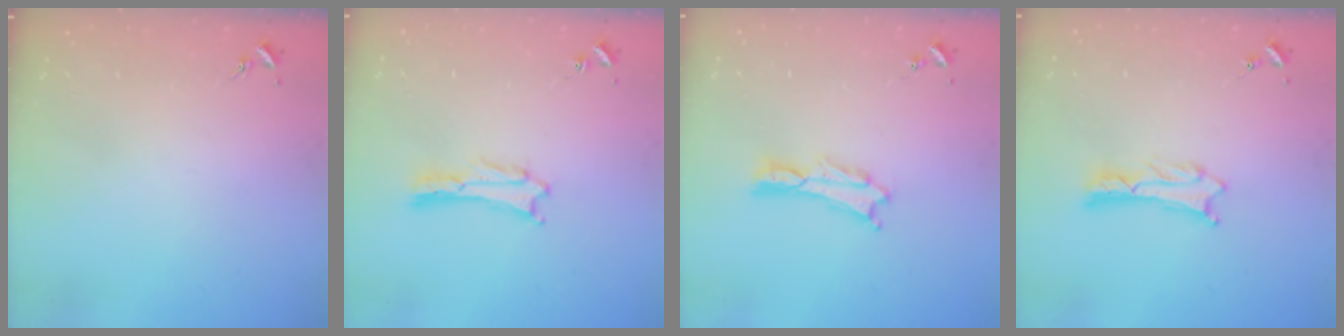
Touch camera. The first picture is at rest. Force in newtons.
{"total": 0.0}
{"total": 0.8, "press": 0.7, "slide": 0.2}
{"total": 1.1, "press": 1.1, "slide": 0.2}